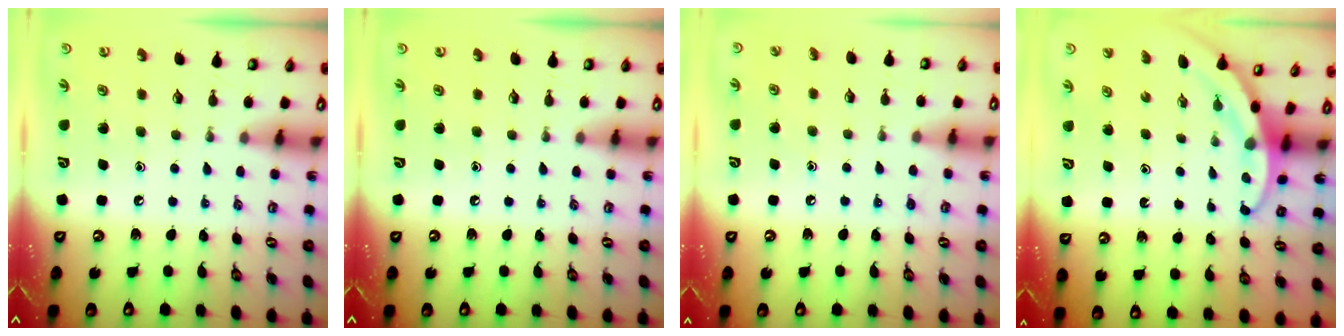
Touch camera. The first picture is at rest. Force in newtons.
{"total": 0.0}
{"total": 4.7, "press": 4.6, "slide": 0.5}
{"total": 3.4, "press": 3.4, "slide": 0.1}